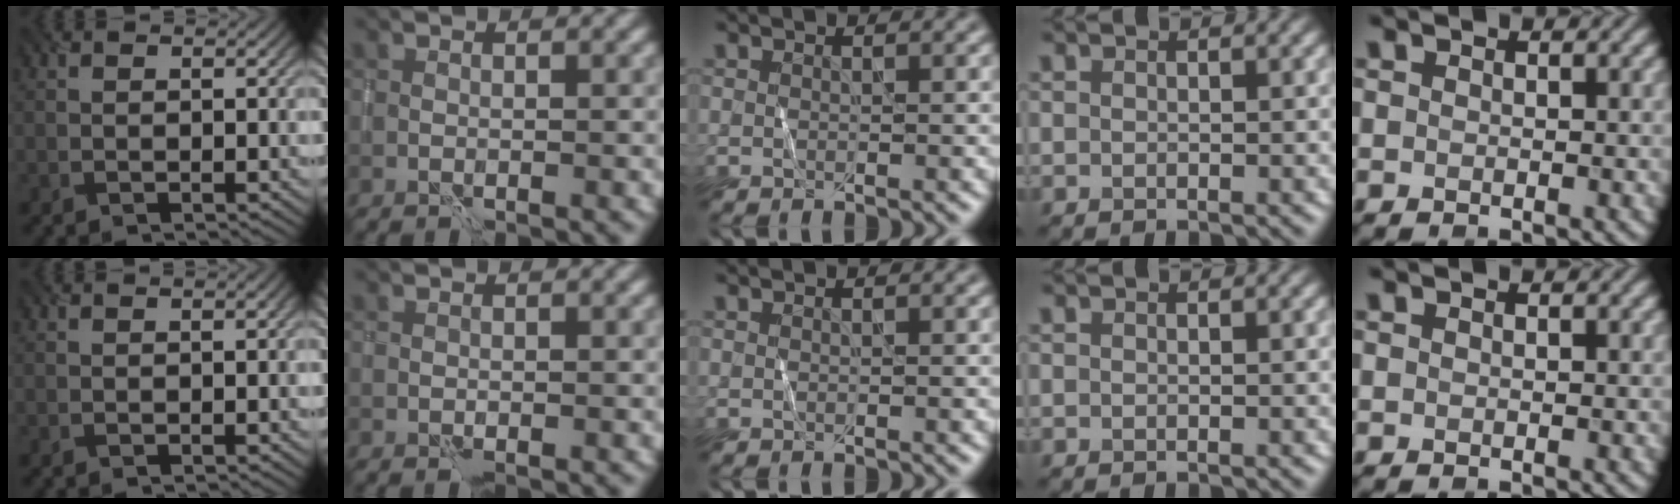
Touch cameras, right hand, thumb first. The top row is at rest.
{"thumb": {"total": 0.5, "force": [0.1, 0.0, 0.5], "torque": [-0.007, 0.003, 0.001]}}